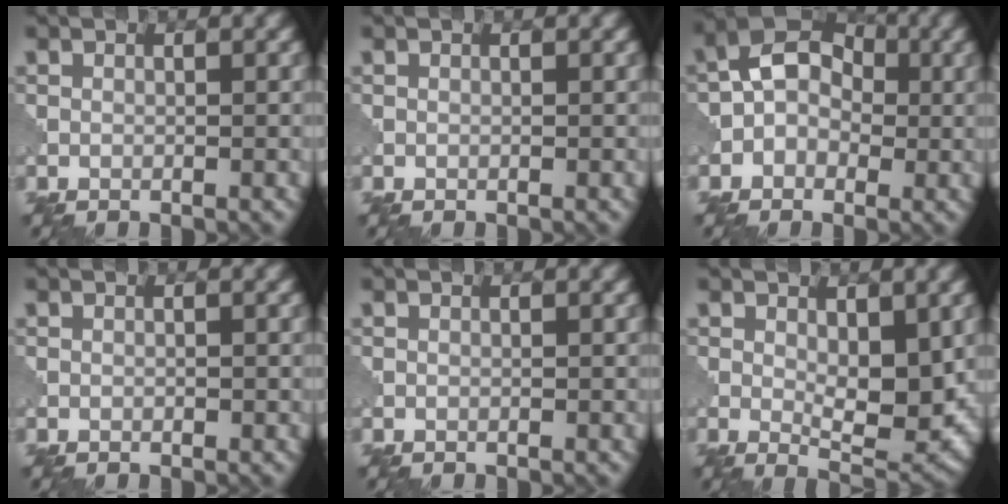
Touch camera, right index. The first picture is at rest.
{"total": 0.0}
{"total": 5.0, "force": [-0.2, 3.8, 3.3], "torque": [-0.033, 0.020, -0.014]}
{"total": 0.0}
{"total": 0.0}
{"total": 5.2, "force": [0.4, 2.2, 4.7], "torque": [-0.075, -0.012, 0.010]}